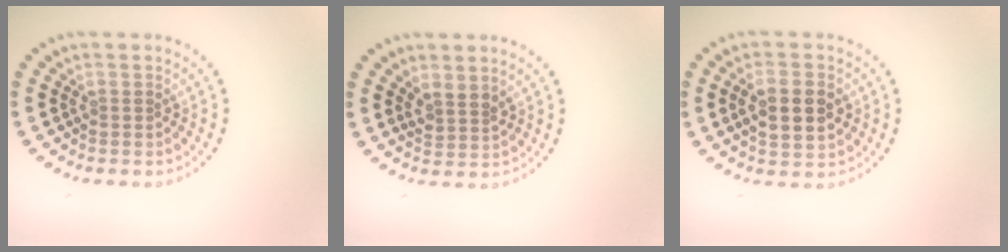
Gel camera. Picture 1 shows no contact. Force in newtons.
{"total": 1.7, "press": 1.3, "slide": 1.2}
{"total": 4.0, "press": 4.0, "slide": 0.3}